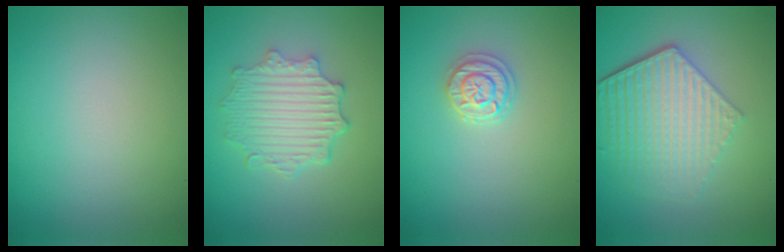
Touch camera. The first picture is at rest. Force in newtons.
{"total": 4.9, "press": 3.9, "slide": 2.9}
{"total": 2.1, "press": 2.1, "slide": 0.5}
{"total": 6.0, "press": 4.4, "slide": 4.0}